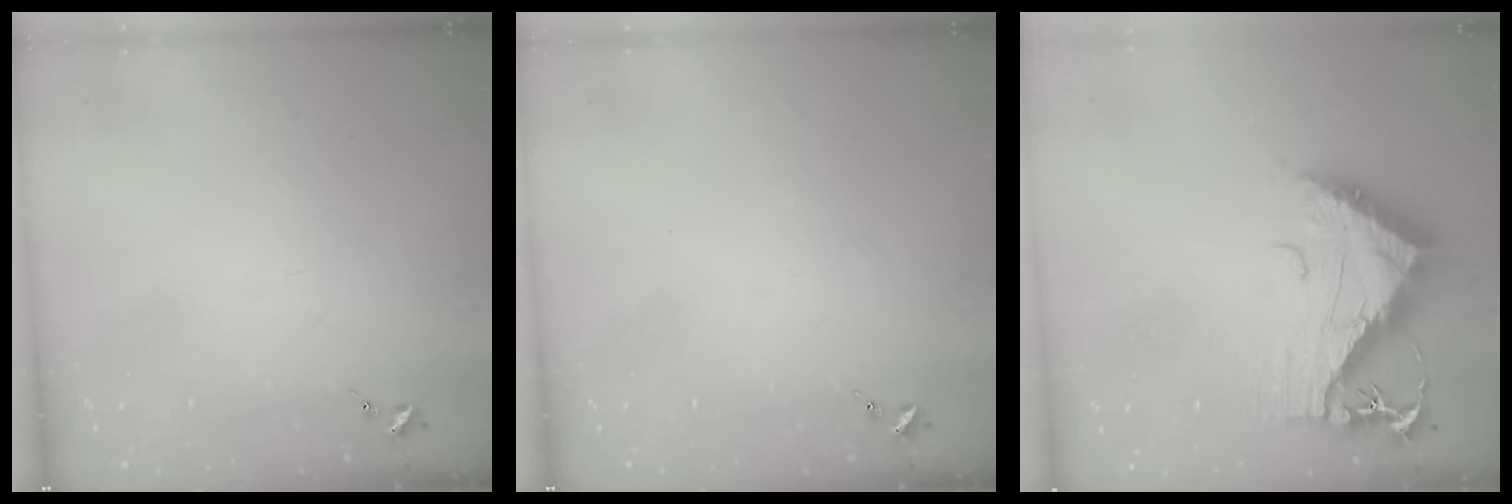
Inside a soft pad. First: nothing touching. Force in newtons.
{"total": 0.0}
{"total": 14.0, "press": 14.0, "slide": 1.3}